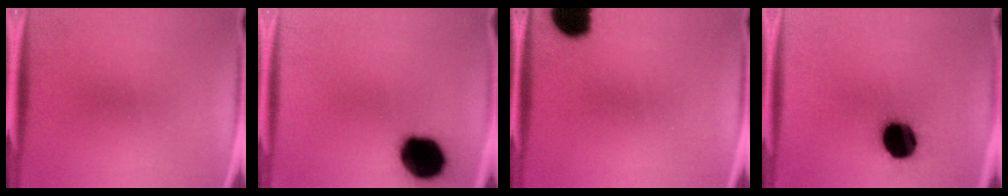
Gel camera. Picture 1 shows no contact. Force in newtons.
{"total": 18.3}
{"total": 10.0}
{"total": 15.6}